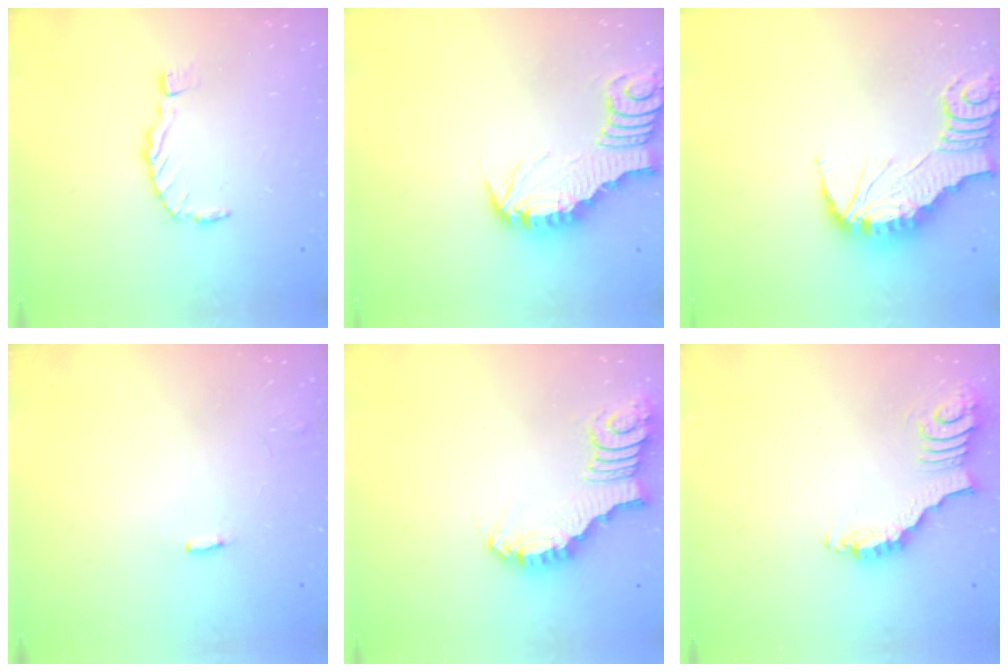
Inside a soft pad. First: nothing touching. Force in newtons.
{"total": 3.1, "press": 3.1, "slide": 0.3}
{"total": 2.2, "press": 2.2, "slide": 0.2}
{"total": 1.3, "press": 1.3, "slide": 0.2}
{"total": 2.9, "press": 2.9, "slide": 0.1}
{"total": 3.7, "press": 3.6, "slide": 0.7}